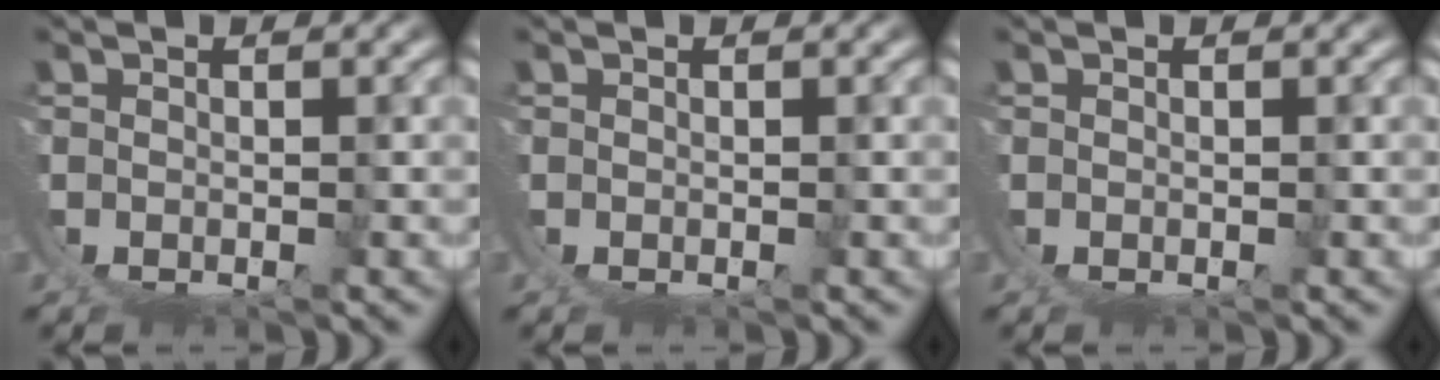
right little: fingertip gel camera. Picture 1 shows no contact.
{"total": 0.0}
{"total": 0.0}